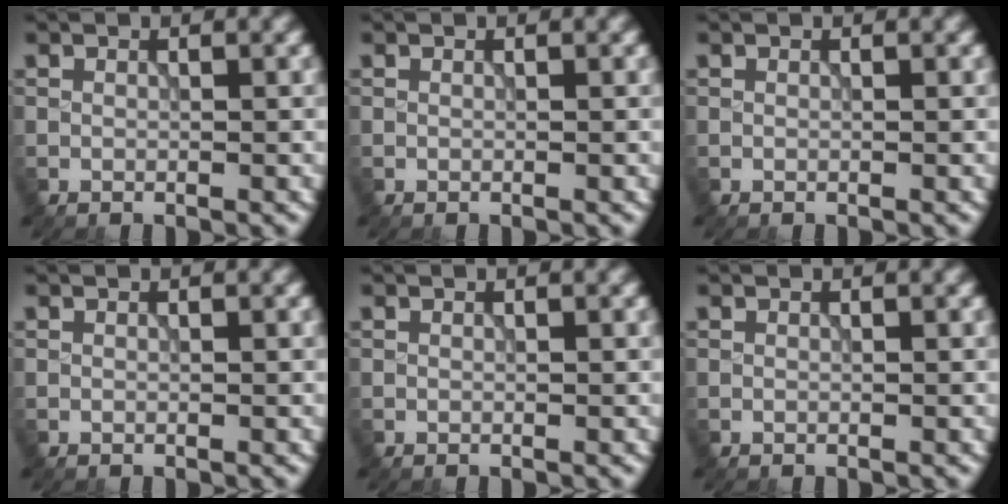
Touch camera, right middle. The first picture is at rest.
{"total": 0.0}
{"total": 0.0}
{"total": 0.0}
{"total": 0.0}
{"total": 0.0}